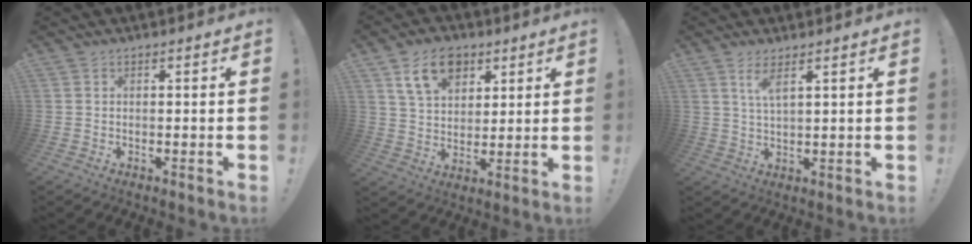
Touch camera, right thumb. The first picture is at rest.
{"total": 12.9, "force": [6.7, 8.8, 6.6], "torque": [-0.099, -0.019, 0.127]}
{"total": 4.8, "force": [2.8, 1.1, 3.7], "torque": [-0.070, -0.009, 0.047]}